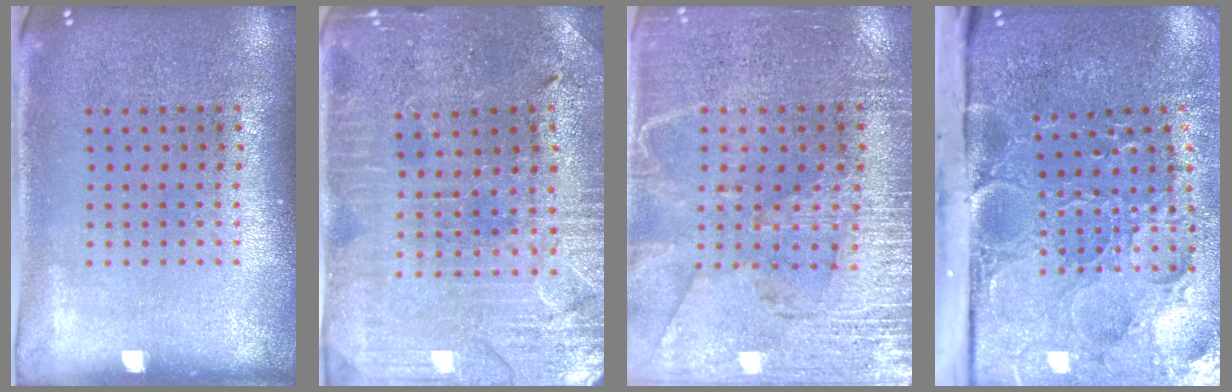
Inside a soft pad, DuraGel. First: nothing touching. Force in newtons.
{"total": 1.5, "press": 1.4, "slide": 0.2}
{"total": 3.2, "press": 2.9, "slide": 1.4}
{"total": 5.3, "press": 4.1, "slide": 3.3}